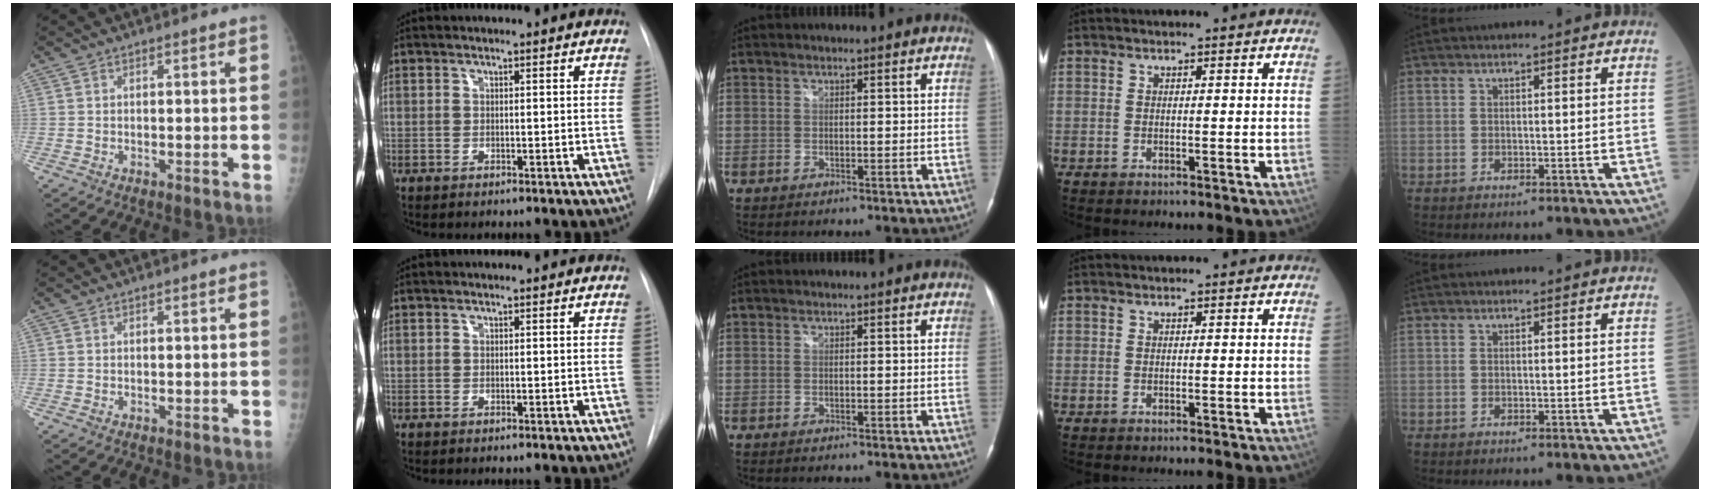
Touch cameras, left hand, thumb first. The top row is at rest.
{}